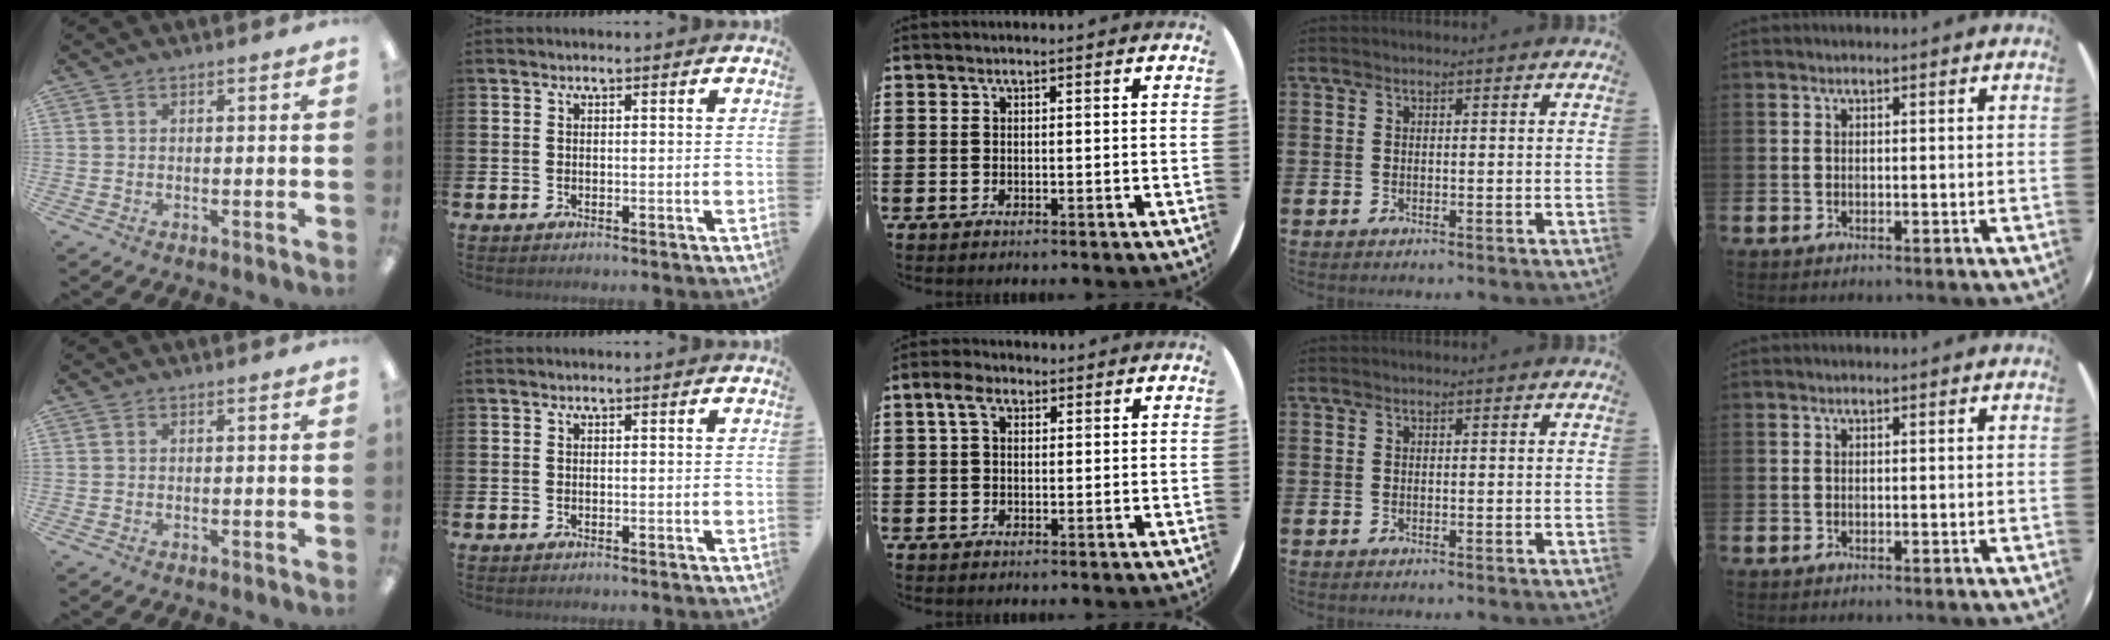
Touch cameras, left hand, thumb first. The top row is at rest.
{"middle": {"total": 3.2, "force": [1.7, 1.9, 1.9], "torque": [-0.034, 0.008, 0.029]}}